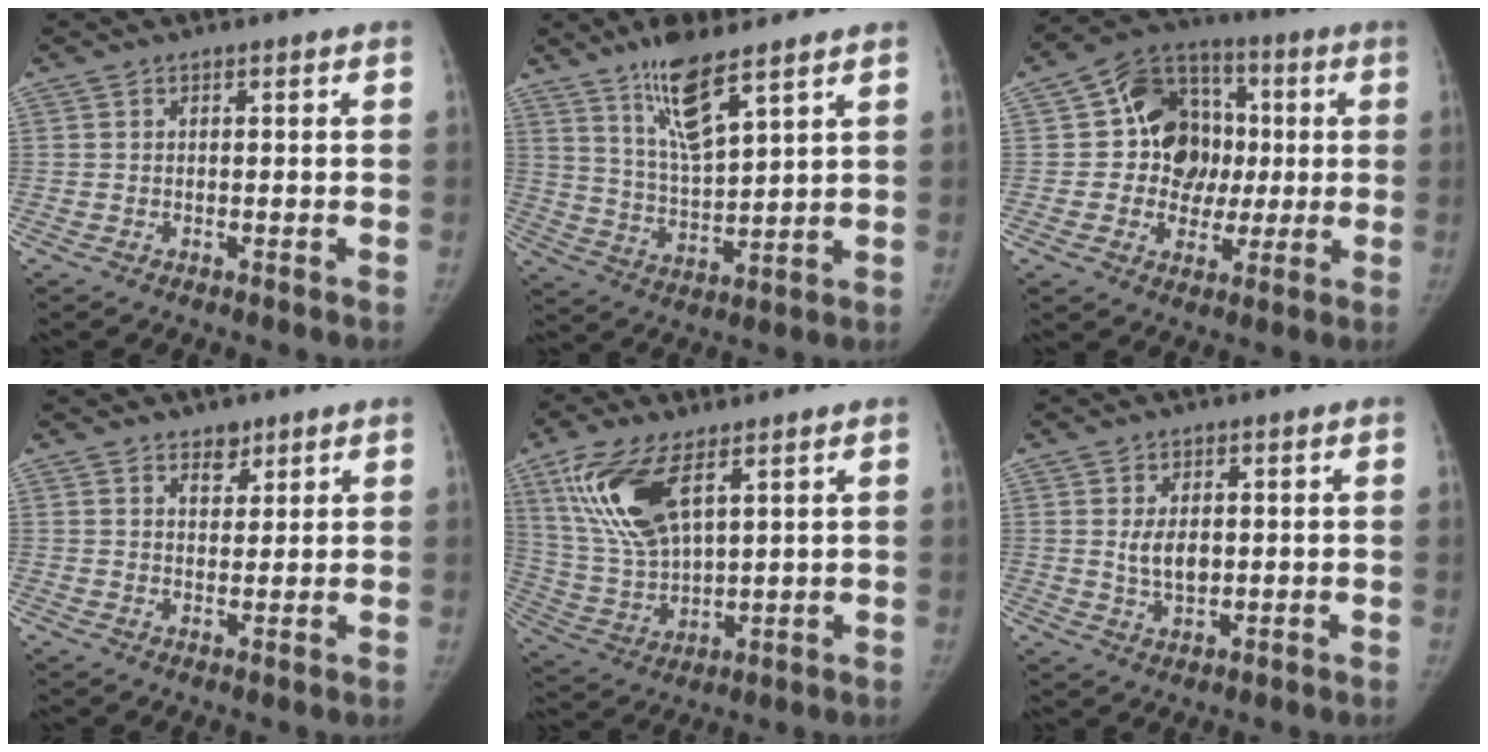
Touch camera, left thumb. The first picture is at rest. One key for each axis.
{"total": 11.0, "fx": 7.4, "fy": 2.5, "fz": 7.8, "tx": -0.139, "ty": -0.048, "tz": 0.148}
{"total": 15.2, "fx": 1.0, "fy": 13.1, "fz": 7.6, "tx": -0.059, "ty": 0.021, "tz": 0.017}
{"total": 3.6, "fx": 2.6, "fy": 2.2, "fz": 1.1, "tx": 0.005, "ty": -0.018, "tz": 0.042}
{"total": 15.0, "fx": 7.4, "fy": 6.8, "fz": 11.2, "tx": -0.224, "ty": -0.022, "tz": 0.154}
{"total": 4.8, "fx": 0.8, "fy": 3.2, "fz": 3.6, "tx": -0.048, "ty": -0.011, "tz": 0.021}